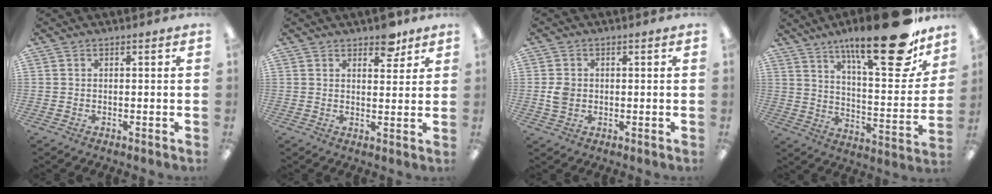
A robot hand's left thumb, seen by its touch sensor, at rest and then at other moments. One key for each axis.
{"total": 5.7, "fx": 4.5, "fy": 2.6, "fz": 2.4, "tx": -0.008, "ty": -0.027, "tz": 0.073}
{"total": 3.6, "fx": -0.1, "fy": 3.0, "fz": 1.9, "tx": -0.027, "ty": 0.004, "tz": -0.002}
{"total": 24.6, "fx": 16.6, "fy": 7.2, "fz": 16.8, "tx": -0.244, "ty": -0.106, "tz": 0.263}